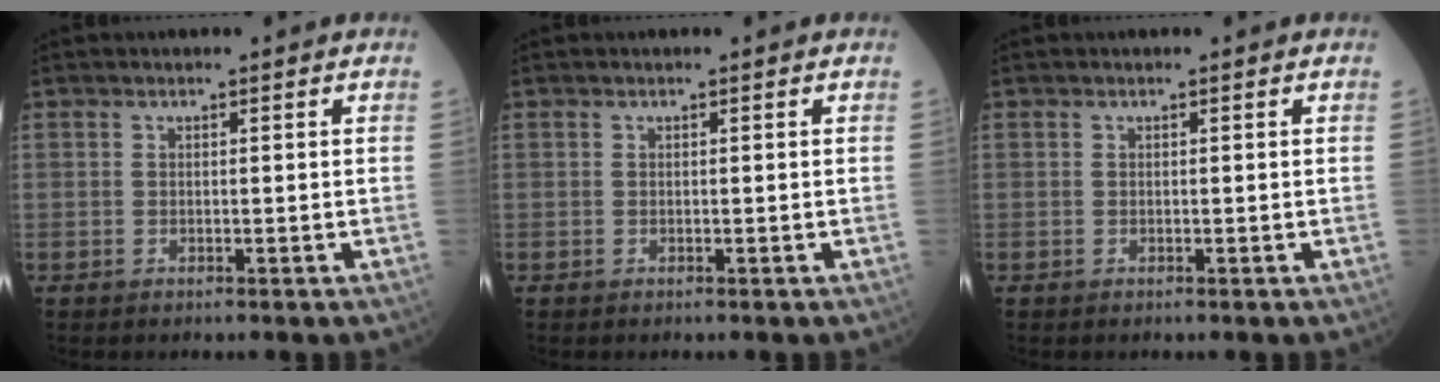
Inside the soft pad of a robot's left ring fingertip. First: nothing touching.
{"total": 0.0}
{"total": 0.0}